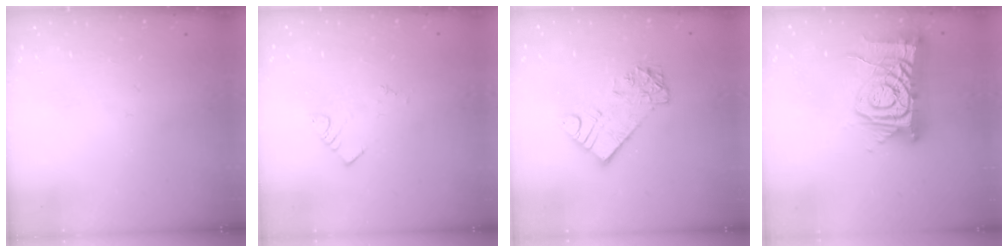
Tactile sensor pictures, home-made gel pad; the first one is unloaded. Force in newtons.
{"total": 2.1, "press": 2.0, "slide": 0.4}
{"total": 9.9, "press": 9.9, "slide": 1.0}
{"total": 17.8, "press": 17.7, "slide": 2.0}